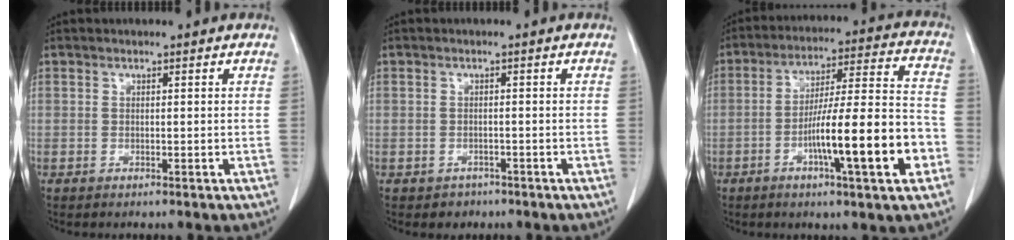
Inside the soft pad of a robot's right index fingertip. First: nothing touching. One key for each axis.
{"total": 1.9, "fx": -1.1, "fy": 1.5, "fz": 0.0, "tx": -0.003, "ty": 0.006, "tz": -0.015}
{"total": 16.2, "fx": -5.5, "fy": 1.1, "fz": 15.2, "tx": -0.247, "ty": 0.006, "tz": -0.086}